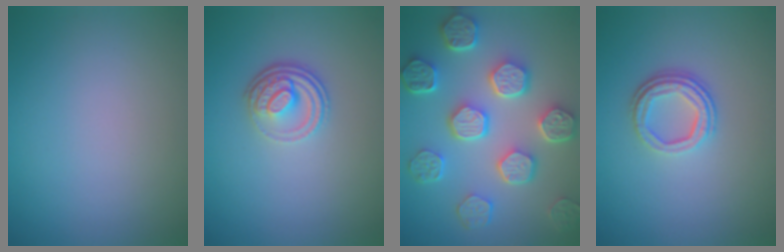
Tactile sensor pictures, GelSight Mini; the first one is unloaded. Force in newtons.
{"total": 3.6, "press": 2.6, "slide": 2.5}
{"total": 7.9, "press": 6.1, "slide": 5.0}
{"total": 3.5, "press": 2.6, "slide": 2.3}